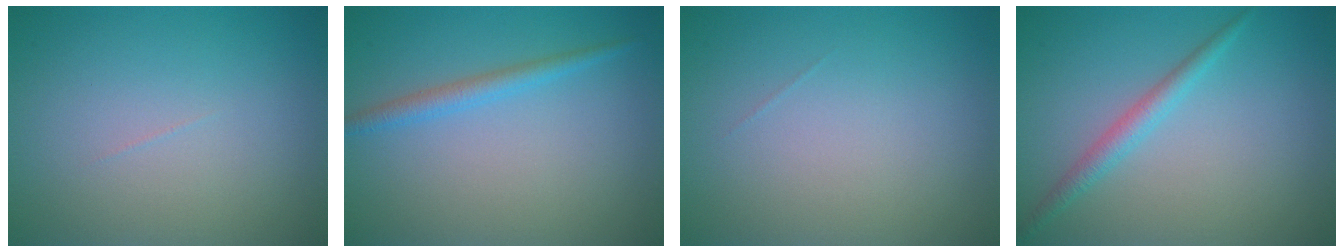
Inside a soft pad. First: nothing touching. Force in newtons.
{"total": 1.8, "press": 1.8, "slide": 0.1}
{"total": 0.0}
{"total": 1.9, "press": 1.9, "slide": 0.0}